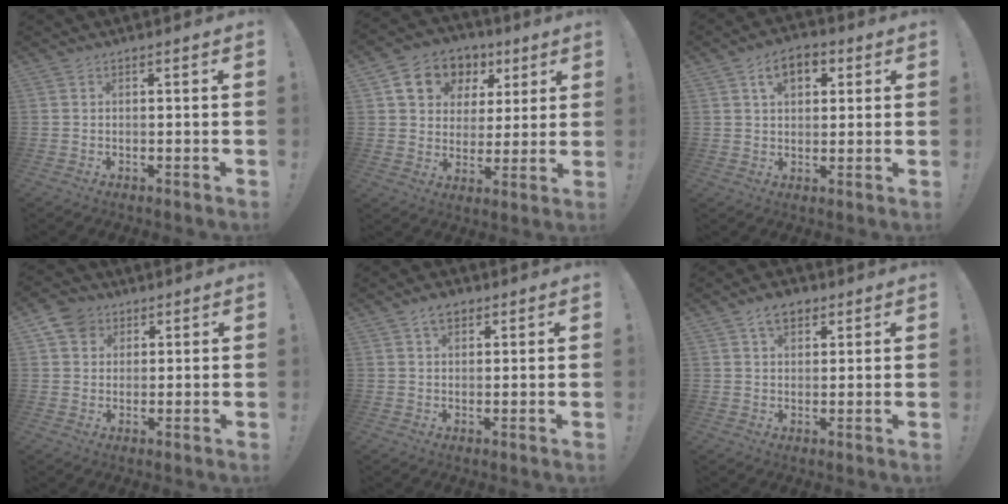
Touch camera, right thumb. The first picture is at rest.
{"total": 12.3, "force": [5.7, 9.8, 4.9], "torque": [-0.077, -0.024, 0.113]}
{"total": 7.9, "force": [3.2, 5.2, 5.1], "torque": [-0.072, 0.004, 0.056]}
{"total": 6.7, "force": [3.3, 5.5, 1.9], "torque": [-0.036, -0.011, 0.064]}
{"total": 4.7, "force": [2.7, 2.9, 2.5], "torque": [-0.035, -0.005, 0.048]}
{"total": 6.3, "force": [3.7, 3.9, 3.2], "torque": [-0.045, -0.009, 0.065]}